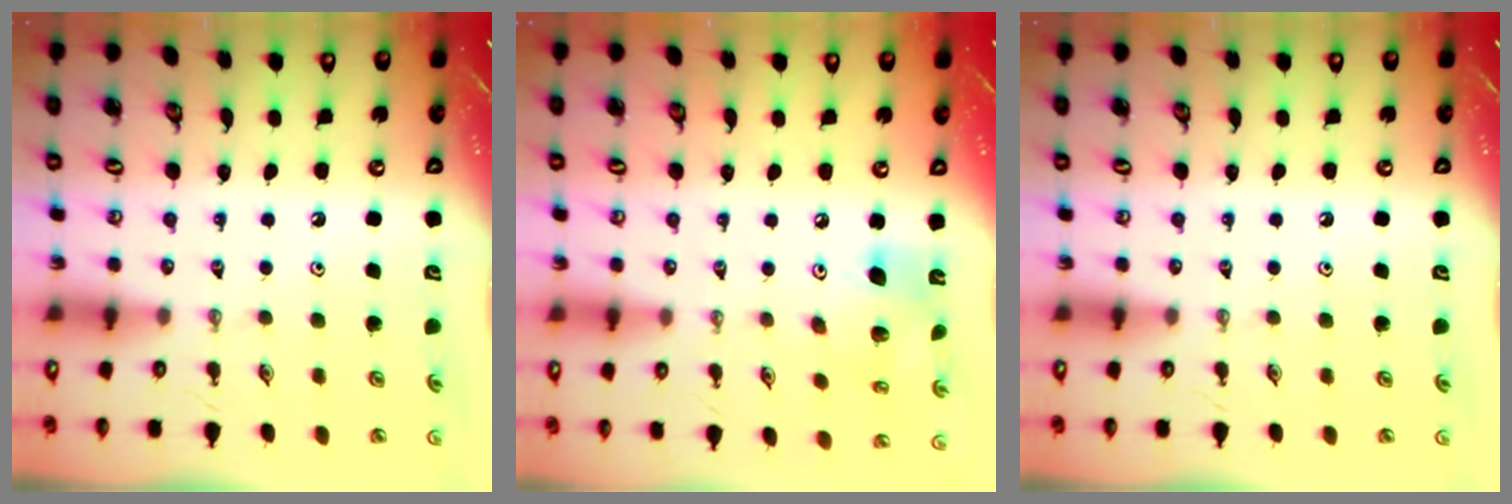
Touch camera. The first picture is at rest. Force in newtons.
{"total": 12.2, "press": 12.0, "slide": 2.3}
{"total": 0.0}